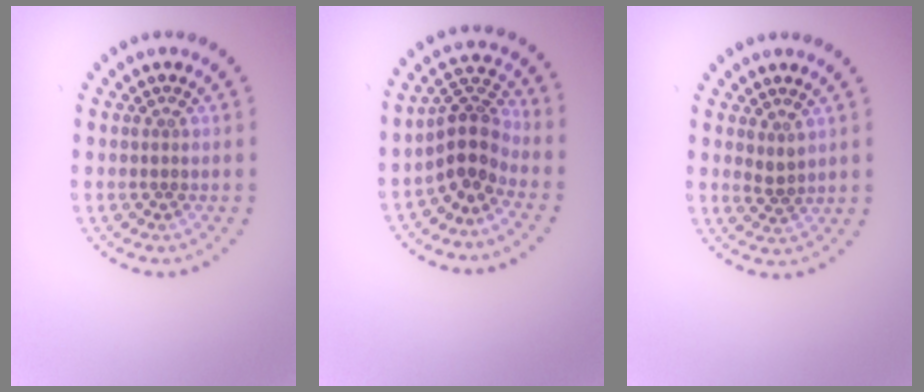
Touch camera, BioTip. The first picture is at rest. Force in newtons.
{"total": 3.7, "press": 2.7, "slide": 2.5}
{"total": 1.2, "press": 1.0, "slide": 0.6}